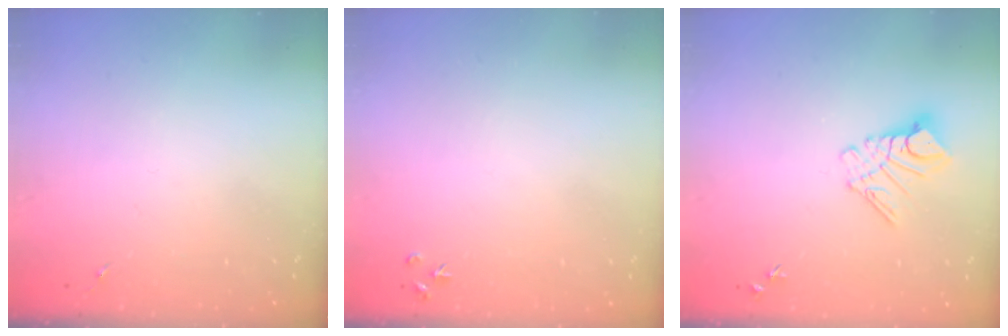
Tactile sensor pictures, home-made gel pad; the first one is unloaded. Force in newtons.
{"total": 3.6, "press": 3.5, "slide": 0.5}
{"total": 9.6, "press": 9.6, "slide": 1.0}